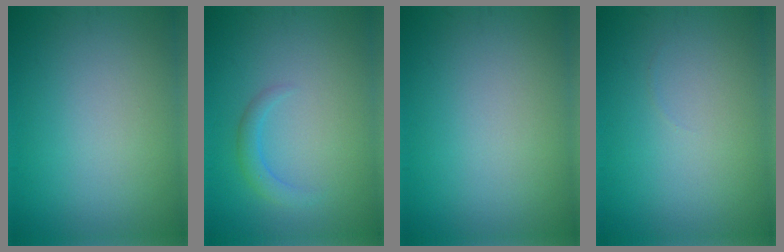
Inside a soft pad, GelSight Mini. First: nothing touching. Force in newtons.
{"total": 1.6, "press": 1.6, "slide": 0.0}
{"total": 0.0}
{"total": 0.0}